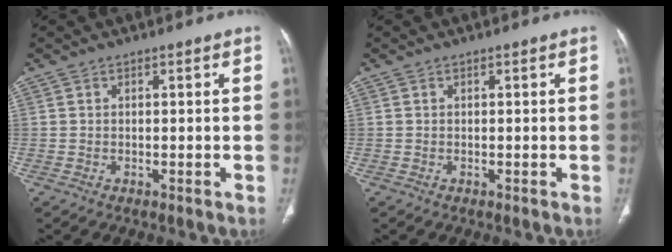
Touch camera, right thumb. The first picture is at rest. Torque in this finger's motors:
{"motor_torque": [0.03, 0.03, -0.02, -0.01, -0.01]}